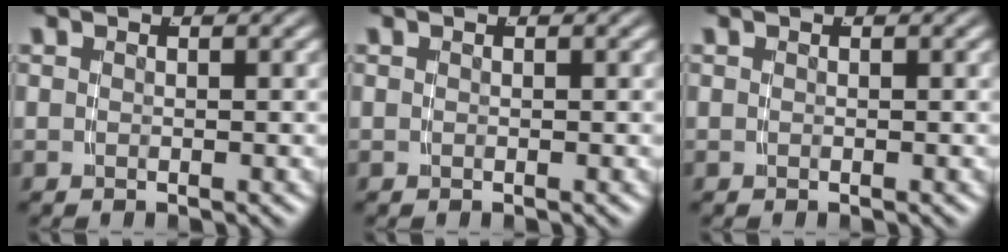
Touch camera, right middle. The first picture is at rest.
{"total": 0.0}
{"total": 0.0}